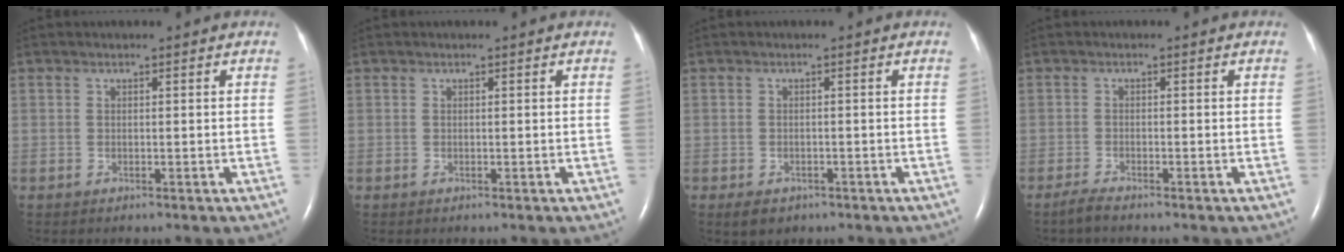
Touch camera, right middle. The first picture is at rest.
{"total": 0.0}
{"total": 2.6, "force": [-1.7, 1.7, 1.1], "torque": [-0.019, -0.001, -0.015]}
{"total": 1.6, "force": [-1.5, -0.1, 0.7], "torque": [-0.029, -0.006, -0.029]}